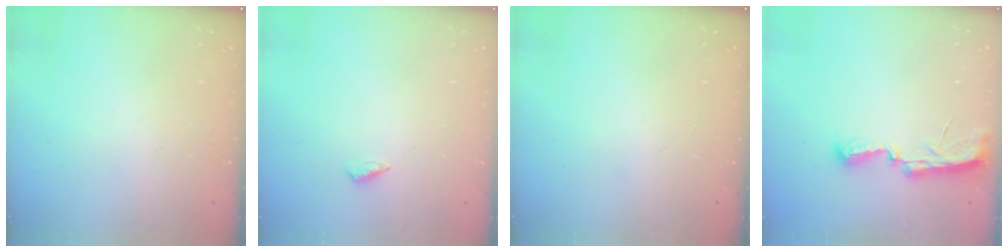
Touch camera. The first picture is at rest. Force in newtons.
{"total": 2.6, "press": 2.2, "slide": 1.3}
{"total": 0.0}
{"total": 7.4, "press": 7.3, "slide": 0.6}